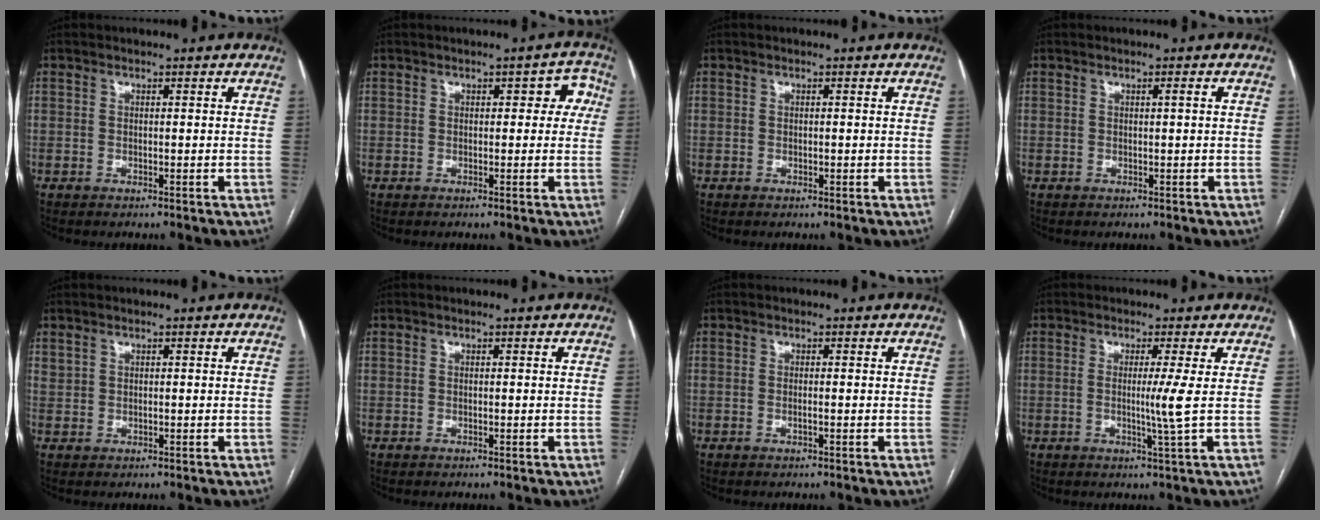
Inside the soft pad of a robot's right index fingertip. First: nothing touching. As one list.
[{"total": 3.9, "force": [0.7, 2.2, 3.2], "torque": [-0.021, 0.026, 0.004]}, {"total": 0.0}, {"total": 0.5, "force": [0.1, -0.1, 0.5], "torque": [-0.007, 0.001, 0.003]}, {"total": 0.8, "force": [0.7, 0.3, 0.1], "torque": [0.001, 0.003, 0.013]}, {"total": 0.0}, {"total": 0.6, "force": [-0.2, 0.0, 0.6], "torque": [-0.014, -0.001, -0.002]}, {"total": 3.6, "force": [0.0, -1.5, 3.3], "torque": [-0.059, -0.011, 0.000]}]